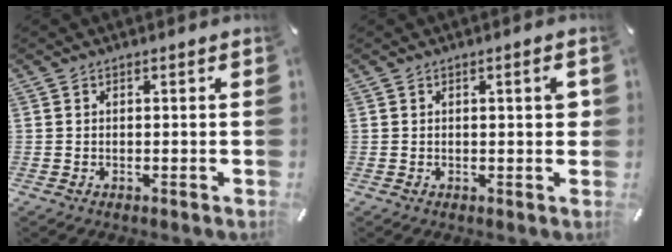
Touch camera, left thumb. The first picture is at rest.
{"total": 2.9, "force": [0.5, 0.9, 2.7], "torque": [-0.035, -0.001, 0.003]}